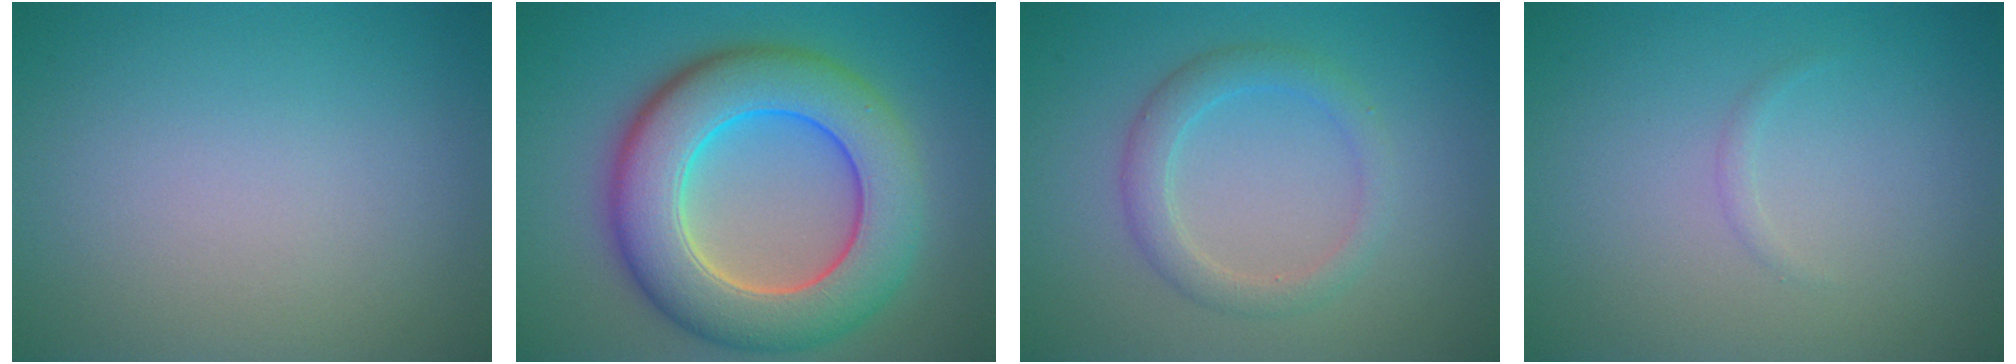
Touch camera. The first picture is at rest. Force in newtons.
{"total": 10.7, "press": 10.7, "slide": 0.6}
{"total": 2.7, "press": 2.7, "slide": 0.2}
{"total": 0.5, "press": 0.5, "slide": 0.0}